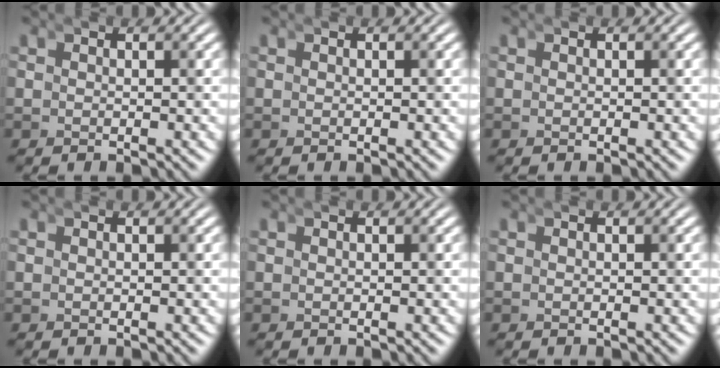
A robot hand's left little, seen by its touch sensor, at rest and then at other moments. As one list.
[{"total": 0.0}, {"total": 0.0}, {"total": 0.0}, {"total": 0.0}, {"total": 0.0}]